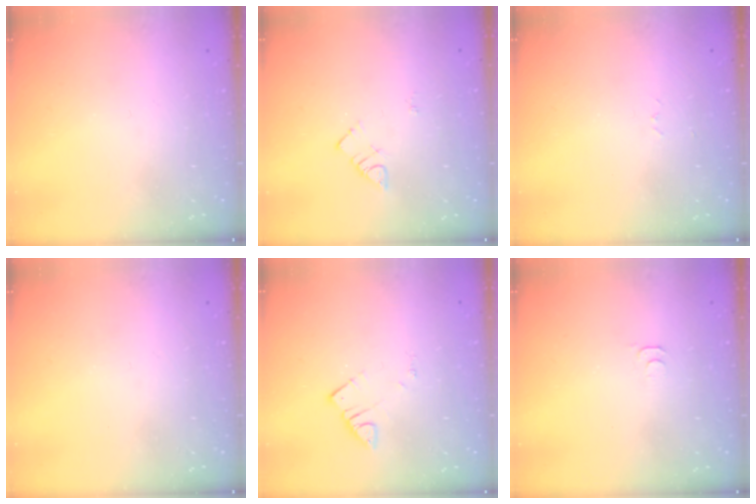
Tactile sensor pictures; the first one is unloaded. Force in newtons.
{"total": 4.1, "press": 4.0, "slide": 0.7}
{"total": 2.6, "press": 2.6, "slide": 0.4}
{"total": 0.0}
{"total": 2.8, "press": 2.7, "slide": 0.3}
{"total": 2.8, "press": 2.7, "slide": 0.5}